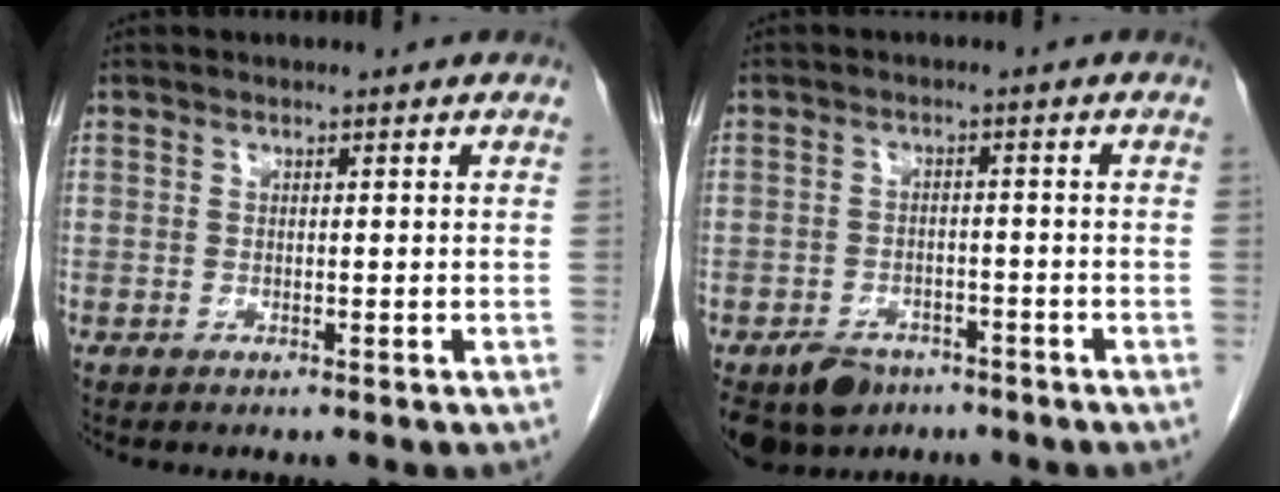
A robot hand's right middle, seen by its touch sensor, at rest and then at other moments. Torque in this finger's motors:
{"motor_torque": [0.83, -0.78, 0.04, 0.04]}